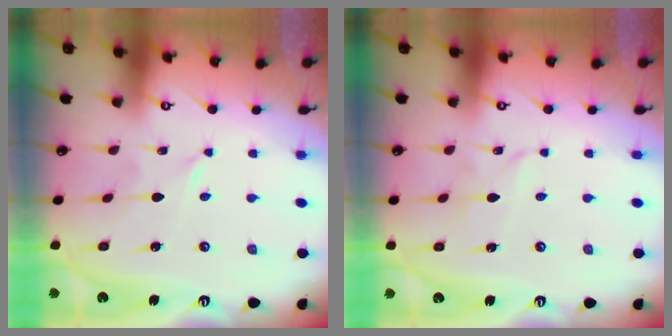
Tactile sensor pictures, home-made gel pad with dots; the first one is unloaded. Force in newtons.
{"total": 2.1, "press": 2.1, "slide": 0.1}